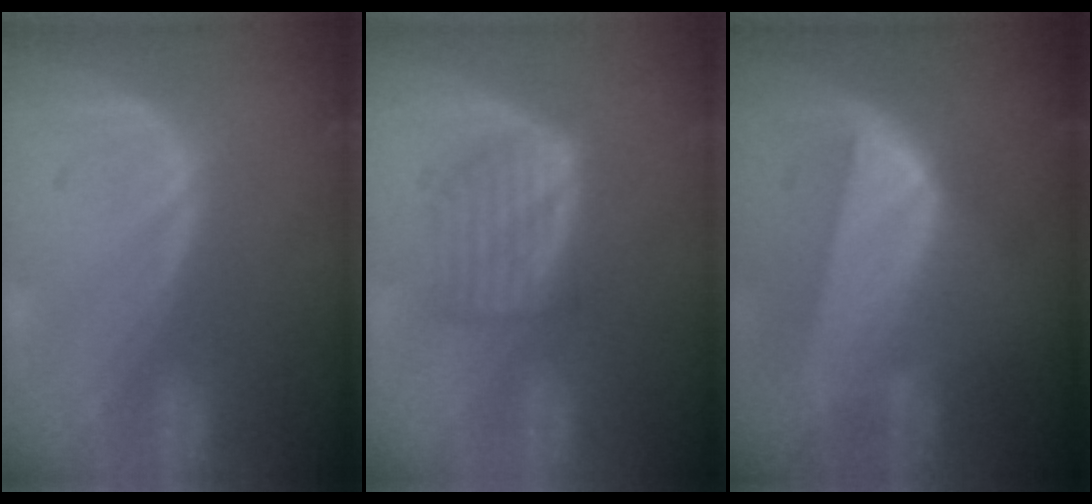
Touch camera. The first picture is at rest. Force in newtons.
{"total": 5.6, "press": 5.3, "slide": 1.9}
{"total": 8.2, "press": 7.2, "slide": 3.9}